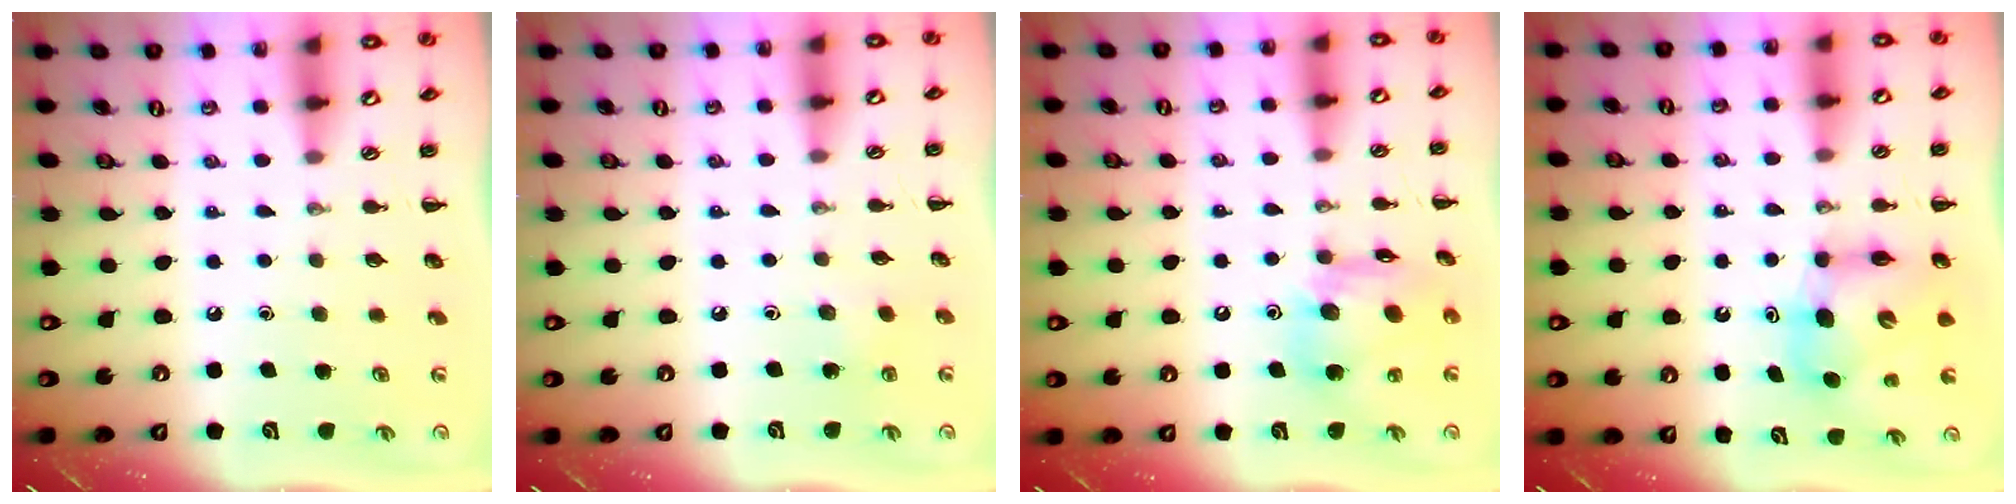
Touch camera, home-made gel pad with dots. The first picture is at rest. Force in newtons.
{"total": 3.0, "press": 2.9, "slide": 0.9}
{"total": 14.6, "press": 14.5, "slide": 2.0}
{"total": 7.1, "press": 7.1, "slide": 0.8}